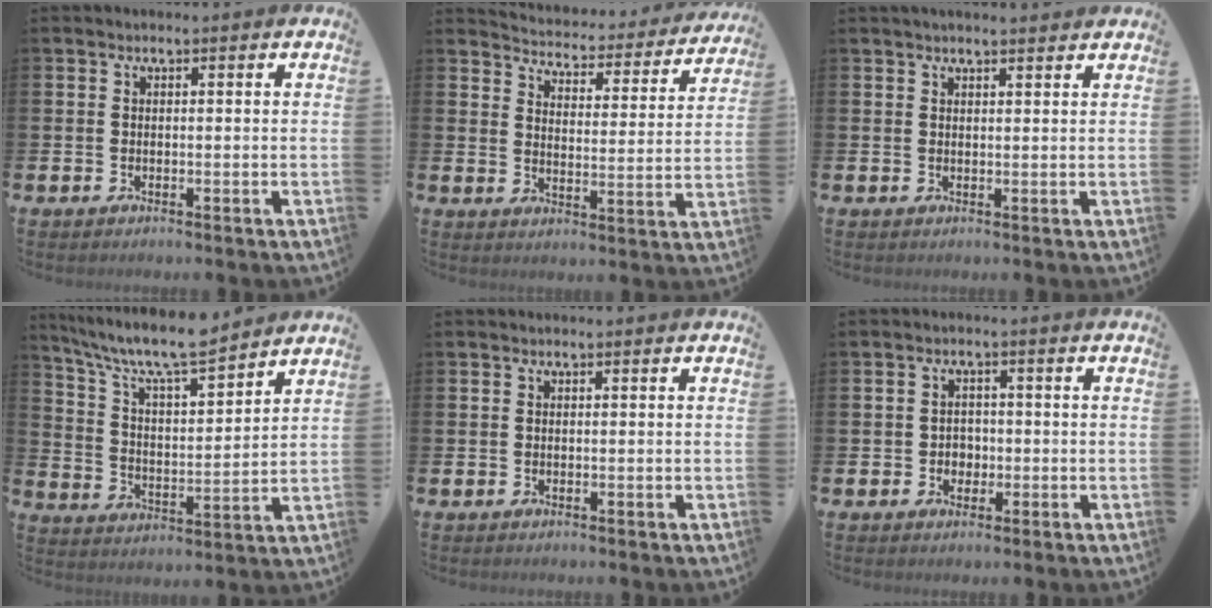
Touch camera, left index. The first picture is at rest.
{"total": 4.2, "force": [4.1, 0.8, 0.3], "torque": [-0.024, -0.045, 0.064]}
{"total": 1.8, "force": [1.7, 0.2, 0.5], "torque": [-0.001, -0.006, 0.029]}
{"total": 9.4, "force": [8.7, 1.1, 3.6], "torque": [-0.099, -0.056, 0.150]}
{"total": 0.0}
{"total": 2.2, "force": [-0.4, 2.0, 0.7], "torque": [-0.004, 0.001, -0.015]}